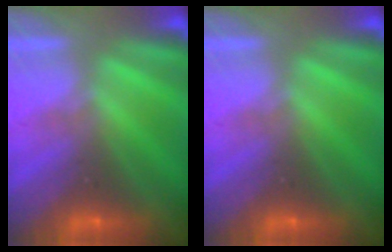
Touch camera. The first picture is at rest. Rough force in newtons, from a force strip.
{"total": 0.0}